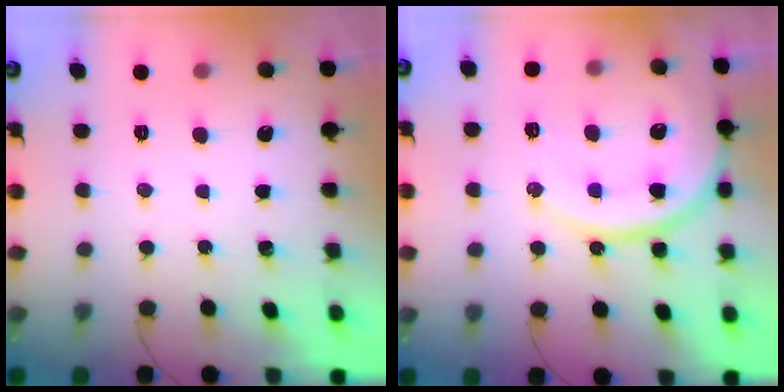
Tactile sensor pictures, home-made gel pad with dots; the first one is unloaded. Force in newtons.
{"total": 17.5, "press": 17.2, "slide": 3.7}